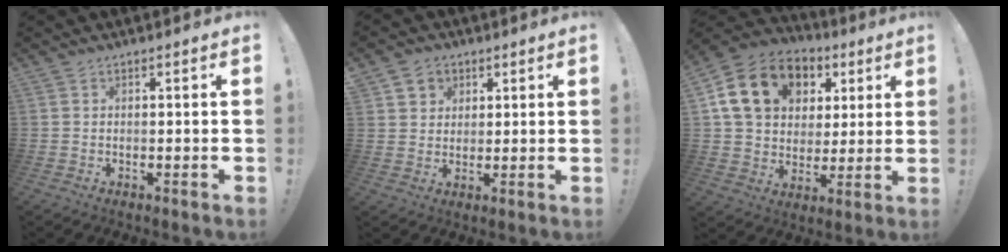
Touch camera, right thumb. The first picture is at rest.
{"total": 5.4, "force": [2.4, 4.7, 0.8], "torque": [-0.014, -0.012, 0.048]}
{"total": 18.9, "force": [7.3, 14.4, 9.9], "torque": [-0.152, -0.013, 0.149]}